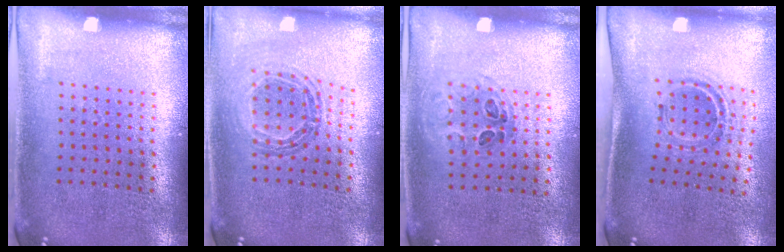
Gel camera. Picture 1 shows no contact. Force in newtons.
{"total": 0.8, "press": 0.8, "slide": 0.1}
{"total": 1.0, "press": 0.7, "slide": 0.7}
{"total": 1.1, "press": 1.0, "slide": 0.4}